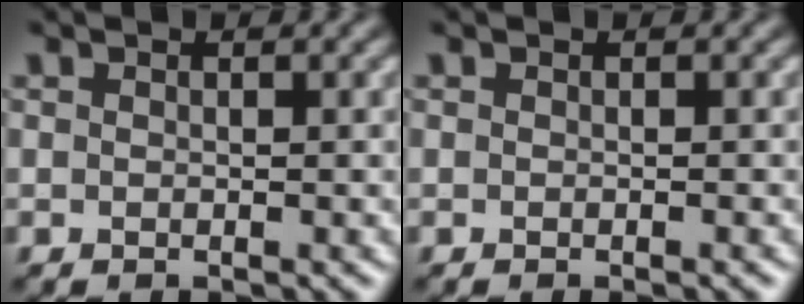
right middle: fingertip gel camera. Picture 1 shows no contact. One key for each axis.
{"total": 0.6, "fx": -0.3, "fy": 0.1, "fz": 0.6, "tx": -0.007, "ty": 0.001, "tz": -0.001}